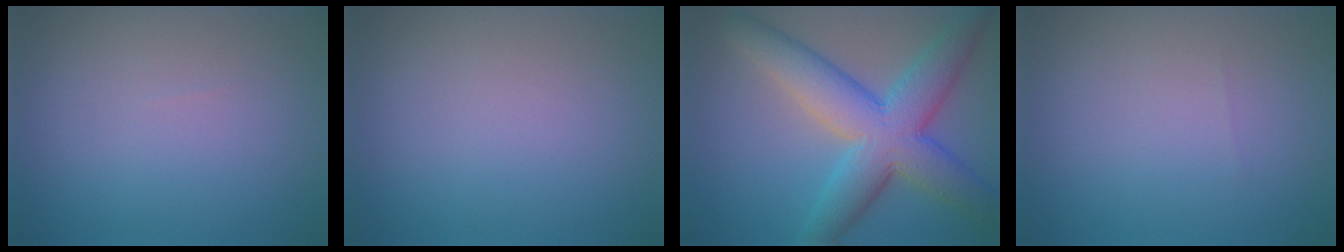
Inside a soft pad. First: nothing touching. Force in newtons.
{"total": 0.0}
{"total": 9.2, "press": 9.2, "slide": 0.1}
{"total": 0.0}